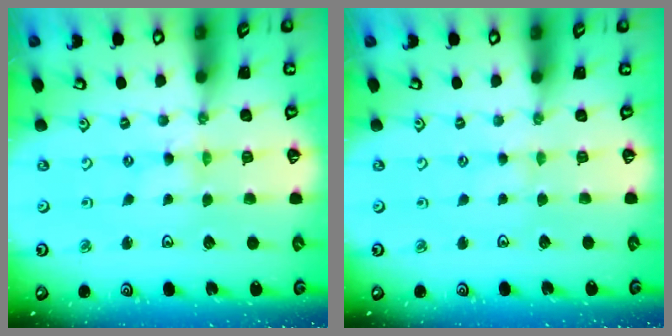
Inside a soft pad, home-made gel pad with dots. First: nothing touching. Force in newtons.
{"total": 1.7, "press": 1.7, "slide": 0.3}